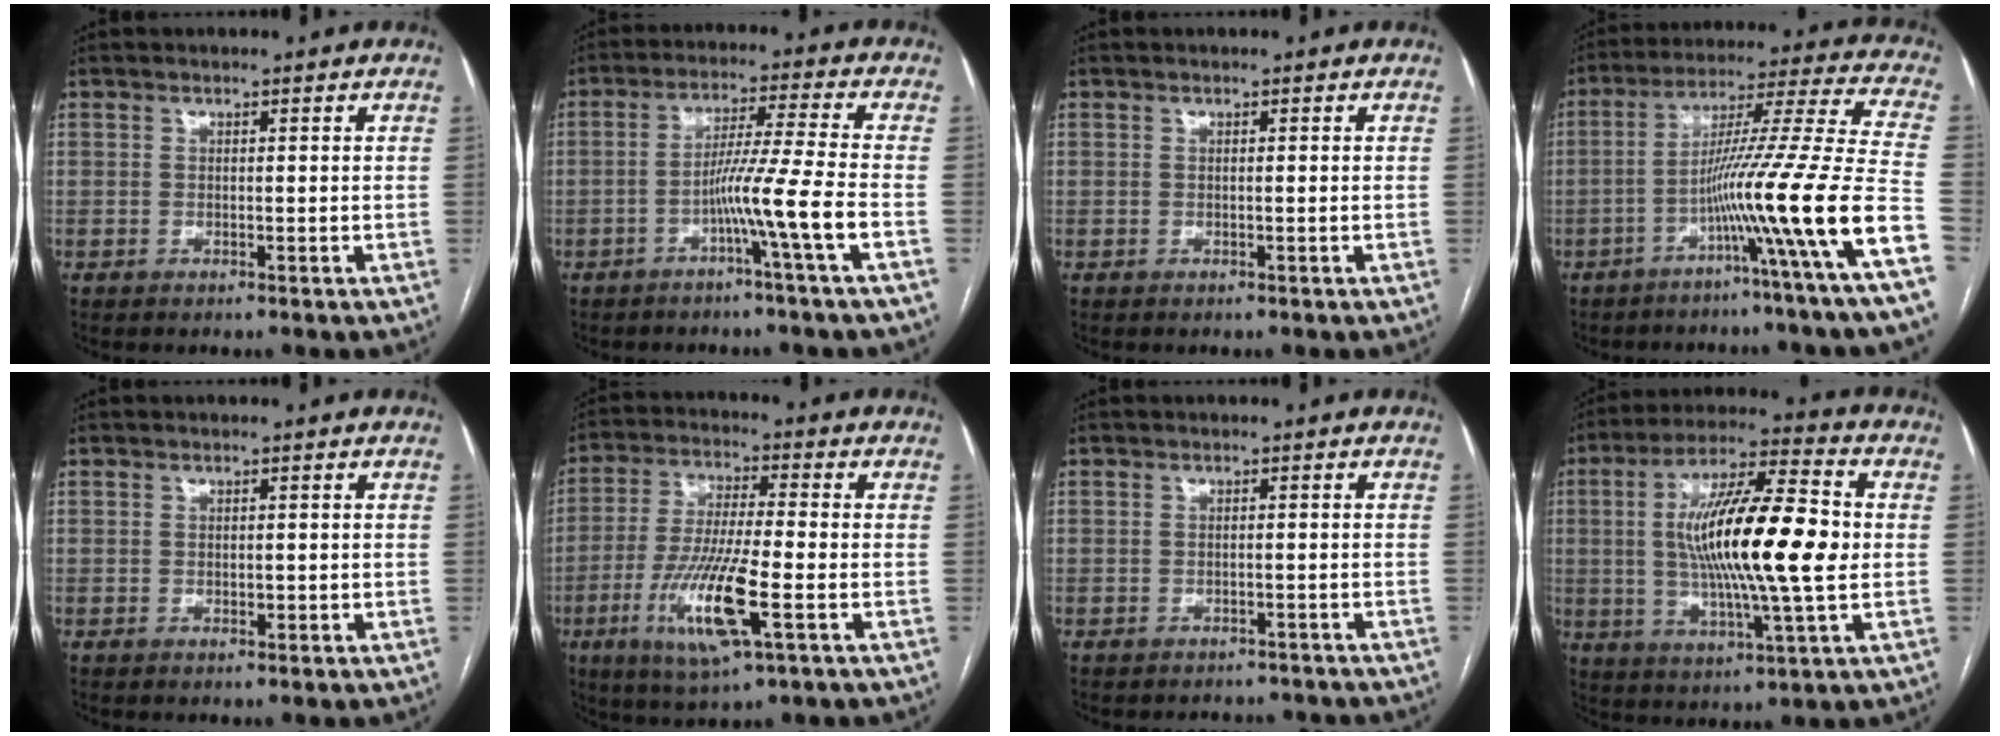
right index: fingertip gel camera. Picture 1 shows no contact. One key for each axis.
{"total": 8.4, "fx": -3.3, "fy": -2.3, "fz": 7.3, "tx": -0.129, "ty": 0.002, "tz": -0.063}
{"total": 0.0}
{"total": 20.9, "fx": -7.3, "fy": -3.1, "fz": 19.4, "tx": -0.297, "ty": -0.010, "tz": -0.131}
{"total": 0.8, "fx": -0.1, "fy": 0.5, "fz": 0.6, "tx": -0.008, "ty": -0.001, "tz": 0.001}
{"total": 13.1, "fx": -4.4, "fy": 1.4, "fz": 12.2, "tx": -0.249, "ty": -0.021, "tz": -0.079}
{"total": 5.8, "fx": -5.4, "fy": 2.0, "fz": 0.8, "tx": -0.004, "ty": 0.005, "tz": -0.054}
{"total": 18.4, "fx": 0.4, "fy": 2.3, "fz": 18.2, "tx": -0.325, "ty": 0.007, "tz": 0.002}